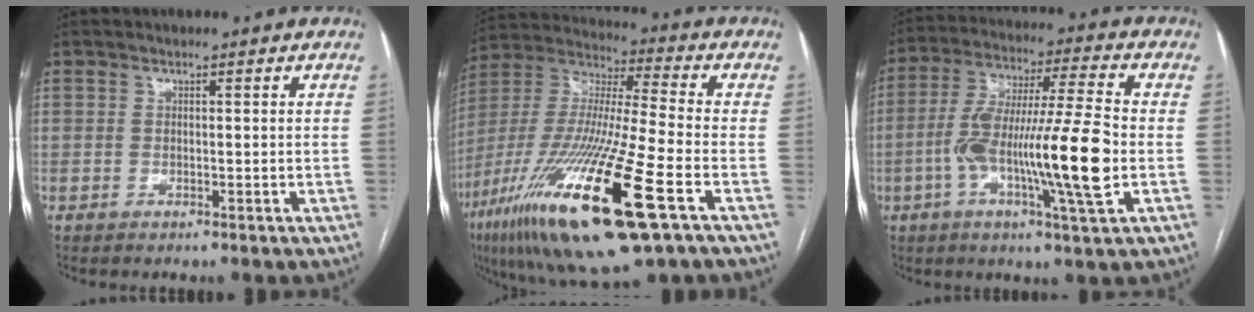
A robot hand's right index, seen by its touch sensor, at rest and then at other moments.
{"total": 26.8, "force": [-12.1, 3.1, 23.7], "torque": [-0.485, -0.061, -0.214]}
{"total": 16.9, "force": [-3.6, 0.2, 16.5], "torque": [-0.303, -0.001, -0.069]}